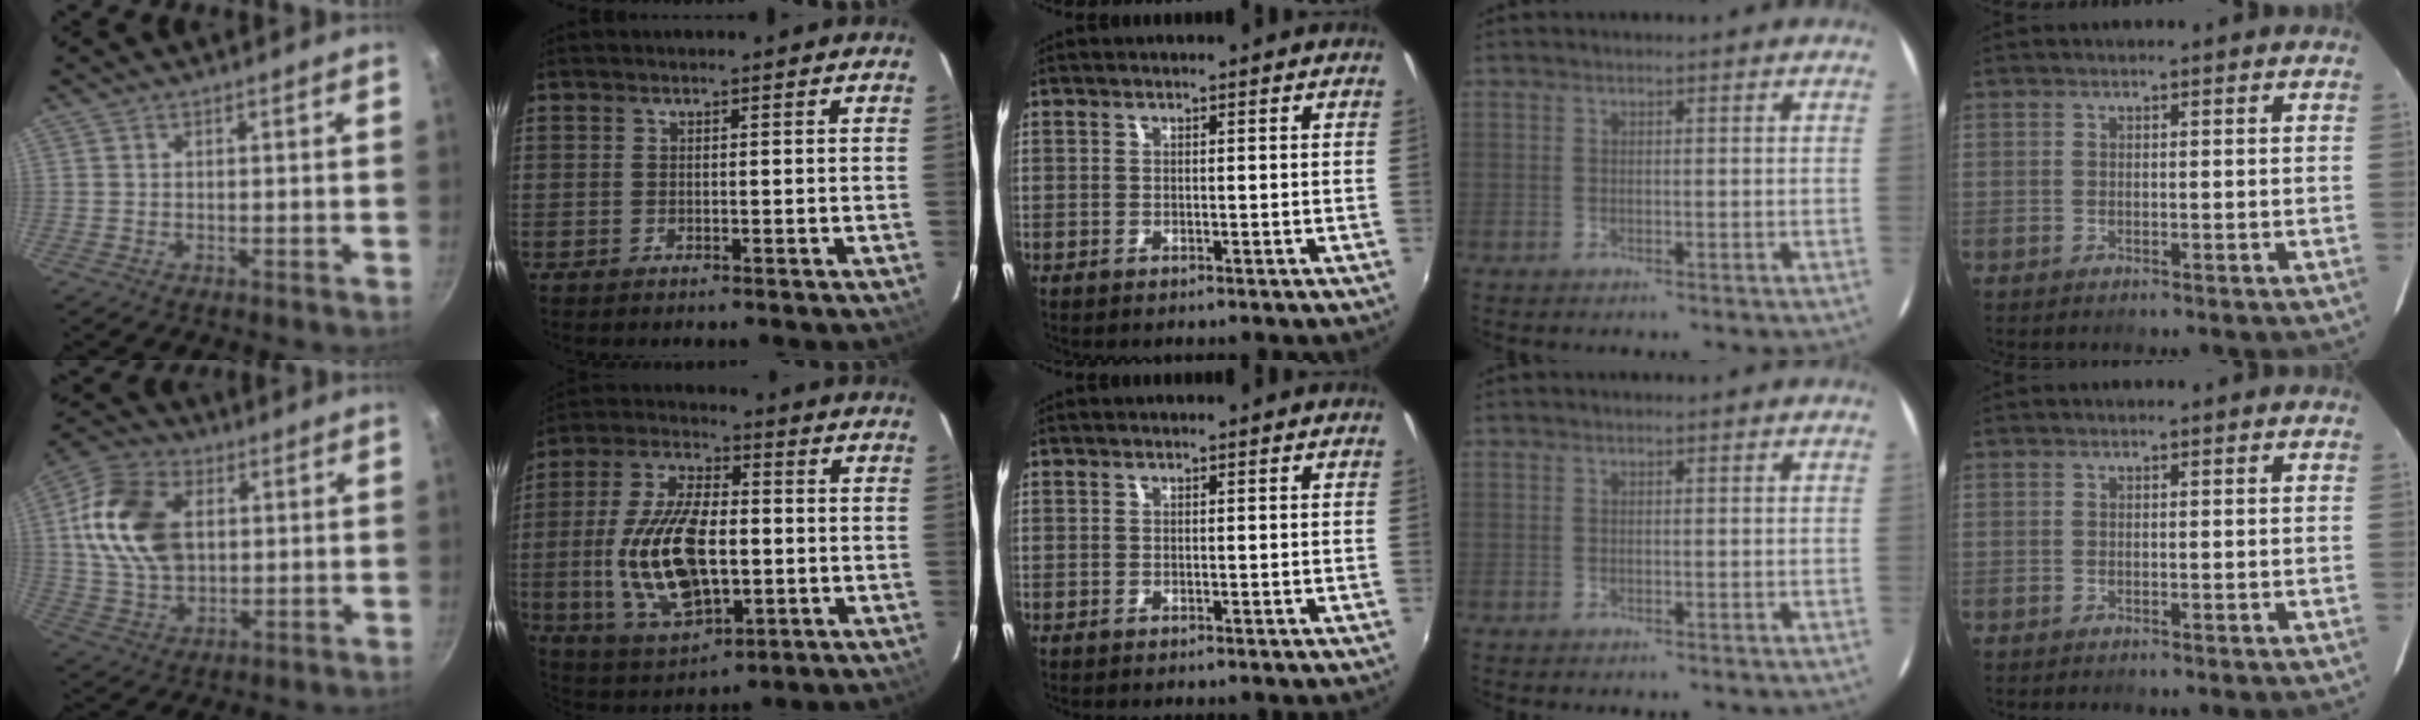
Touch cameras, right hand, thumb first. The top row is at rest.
{"thumb": {"total": 18.1, "force": [3.3, 12.3, 12.9], "torque": [-0.224, 0.001, 0.056]}, "index": {"total": 19.1, "force": [-1.8, 8.8, 16.8], "torque": [-0.349, -0.006, -0.019]}}